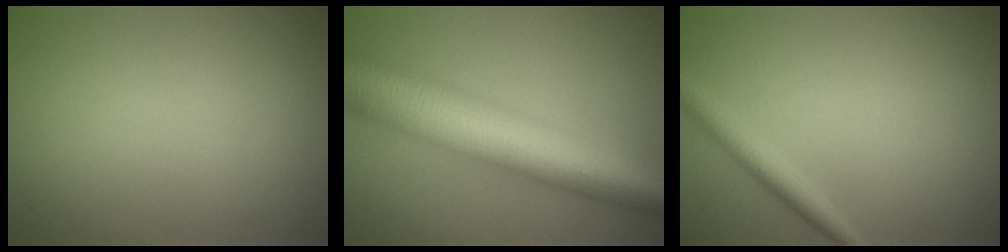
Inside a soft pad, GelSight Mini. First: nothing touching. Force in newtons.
{"total": 12.3, "press": 12.3, "slide": 0.1}
{"total": 2.1, "press": 2.1, "slide": 0.1}